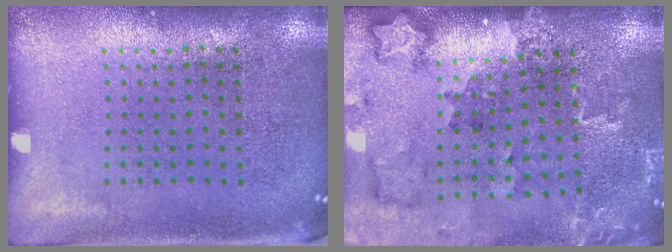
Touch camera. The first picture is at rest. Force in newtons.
{"total": 1.8, "press": 1.7, "slide": 0.4}